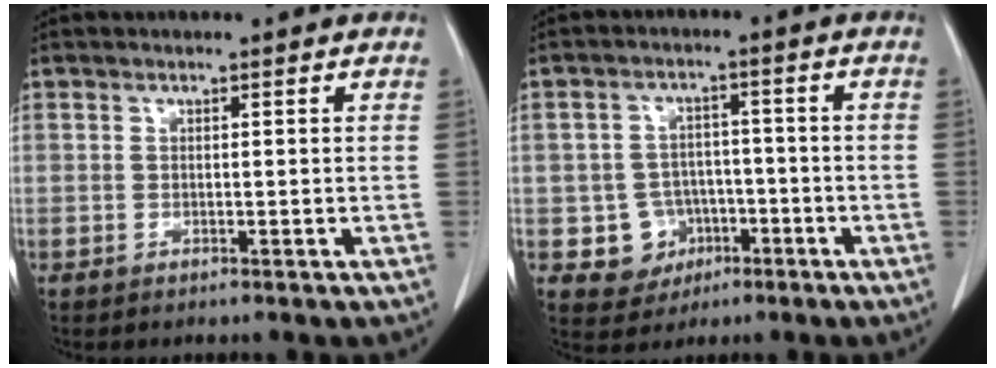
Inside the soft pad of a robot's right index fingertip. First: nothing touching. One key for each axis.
{"total": 6.2, "fx": -2.1, "fy": 5.8, "fz": 1.1, "tx": -0.013, "ty": 0.012, "tz": -0.024}